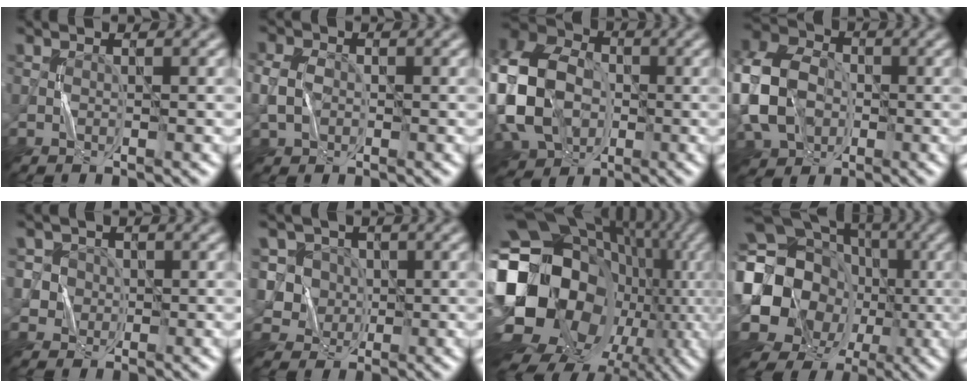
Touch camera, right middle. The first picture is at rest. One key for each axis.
{"total": 2.7, "fx": -0.3, "fy": 2.1, "fz": 1.6, "tx": -0.041, "ty": 0.001, "tz": -0.006}
{"total": 15.3, "fx": -2.1, "fy": 11.2, "fz": 10.1, "tx": -0.234, "ty": -0.009, "tz": -0.051}
{"total": 11.2, "fx": -1.5, "fy": 8.5, "fz": 7.1, "tx": -0.175, "ty": -0.004, "tz": -0.039}
{"total": 4.1, "fx": 0.4, "fy": 3.9, "fz": 0.9, "tx": -0.003, "ty": 0.028, "tz": 0.001}
{"total": 5.8, "fx": 1.6, "fy": 5.3, "fz": 1.6, "tx": -0.027, "ty": 0.013, "tz": 0.020}
{"total": 22.7, "fx": -4.2, "fy": 18.0, "fz": 13.1, "tx": -0.255, "ty": -0.009, "tz": -0.092}
{"total": 21.1, "fx": -1.7, "fy": 18.7, "fz": 9.6, "tx": -0.188, "ty": 0.006, "tz": -0.070}